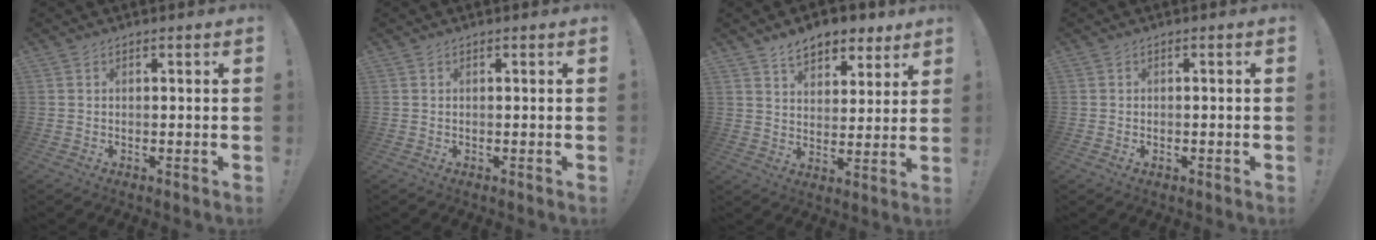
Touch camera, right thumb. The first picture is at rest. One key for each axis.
{"total": 0.0}
{"total": 9.3, "fx": 6.8, "fy": 5.0, "fz": 3.8, "tx": -0.049, "ty": -0.045, "tz": 0.124}
{"total": 0.7, "fx": -0.5, "fy": 0.1, "fz": 0.5, "tx": -0.009, "ty": 0.002, "tz": -0.010}